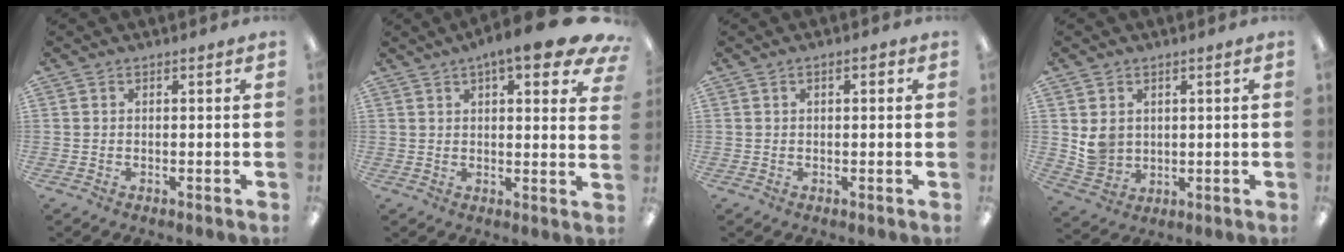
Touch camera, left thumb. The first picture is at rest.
{"total": 11.2, "force": [6.6, 3.2, 8.4], "torque": [-0.114, -0.030, 0.107]}
{"total": 1.7, "force": [0.6, 0.8, 1.3], "torque": [-0.019, 0.001, 0.009]}
{"total": 5.5, "force": [2.0, 4.9, 1.4], "torque": [-0.016, -0.001, 0.038]}